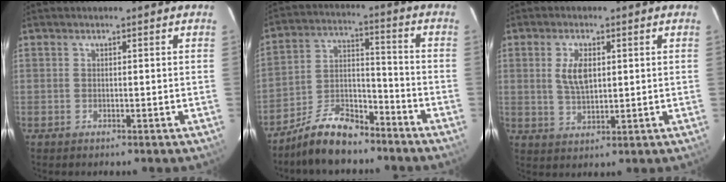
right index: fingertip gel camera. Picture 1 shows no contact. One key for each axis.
{"total": 11.6, "fx": -9.1, "fy": 4.7, "fz": 5.5, "tx": -0.119, "ty": 0.028, "tz": -0.165}
{"total": 5.7, "fx": 1.3, "fy": 2.9, "fz": 4.7, "tx": -0.090, "ty": 0.003, "tz": 0.029}